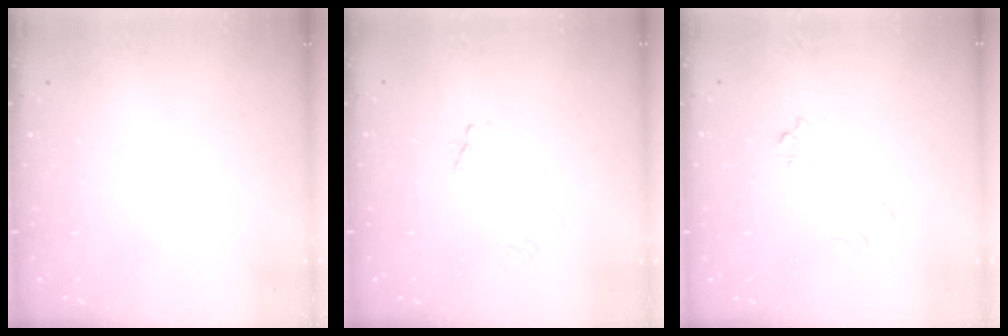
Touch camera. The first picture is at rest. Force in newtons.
{"total": 2.3, "press": 2.2, "slide": 0.2}
{"total": 5.0, "press": 4.9, "slide": 0.6}